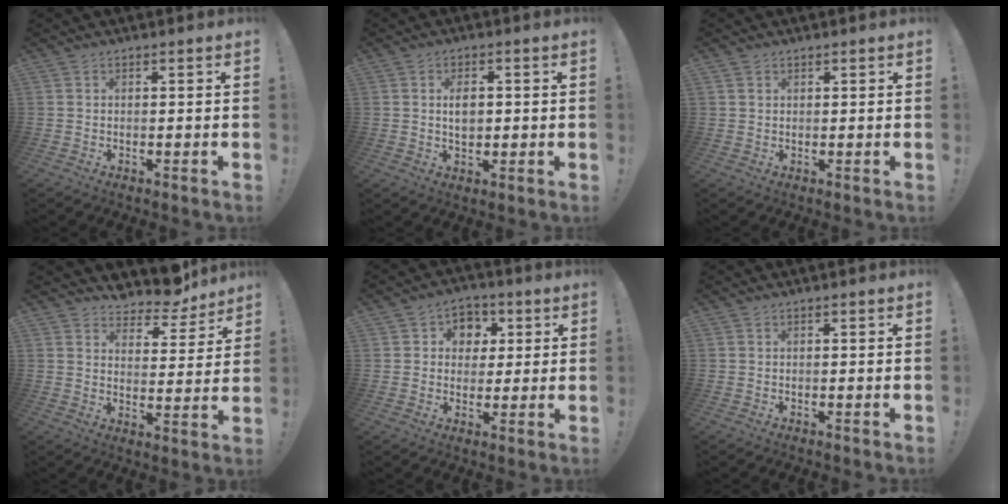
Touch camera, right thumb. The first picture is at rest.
{"total": 4.8, "force": [0.4, 3.3, 3.6], "torque": [-0.047, -0.006, -0.001]}
{"total": 1.2, "force": [0.8, 0.8, 0.1], "torque": [0.004, -0.001, 0.015]}
{"total": 7.8, "force": [7.2, 2.5, 1.5], "torque": [-0.013, -0.072, 0.128]}
{"total": 7.4, "force": [1.2, 7.0, 2.0], "torque": [-0.014, -0.006, 0.026]}
{"total": 0.0}